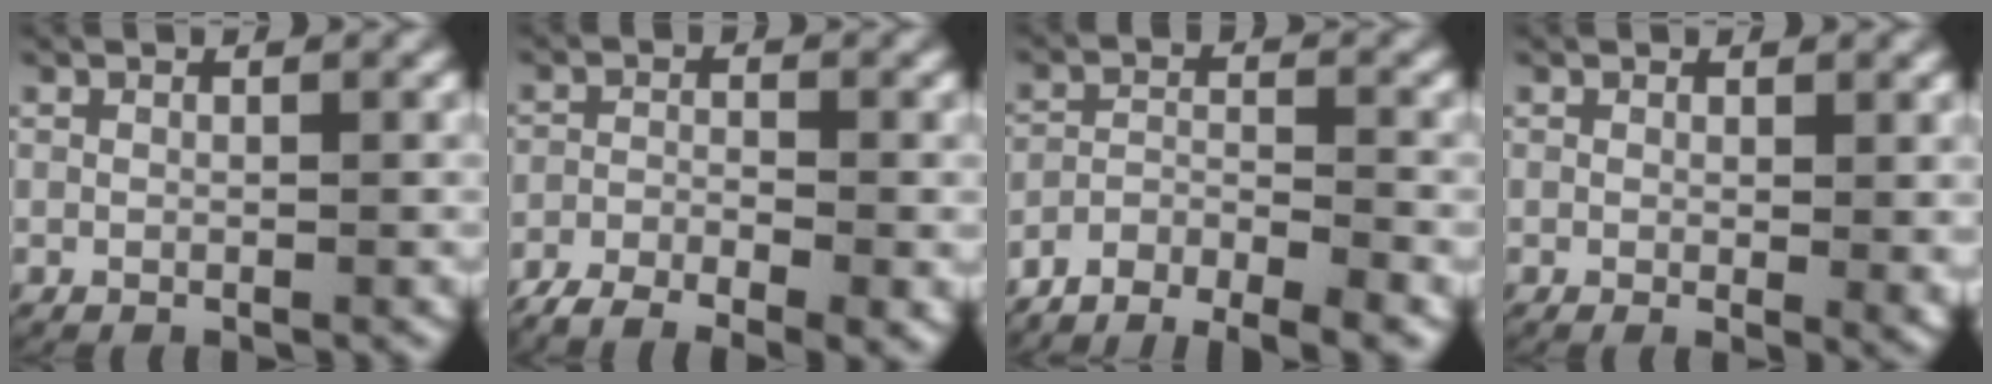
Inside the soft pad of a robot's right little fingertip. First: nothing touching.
{"total": 6.3, "force": [-4.9, 2.2, 3.2], "torque": [-0.050, -0.017, -0.075]}
{"total": 8.7, "force": [-7.8, 3.0, 2.5], "torque": [-0.038, -0.023, -0.126]}
{"total": 1.5, "force": [0.2, 0.4, 1.5], "torque": [-0.014, -0.011, 0.007]}